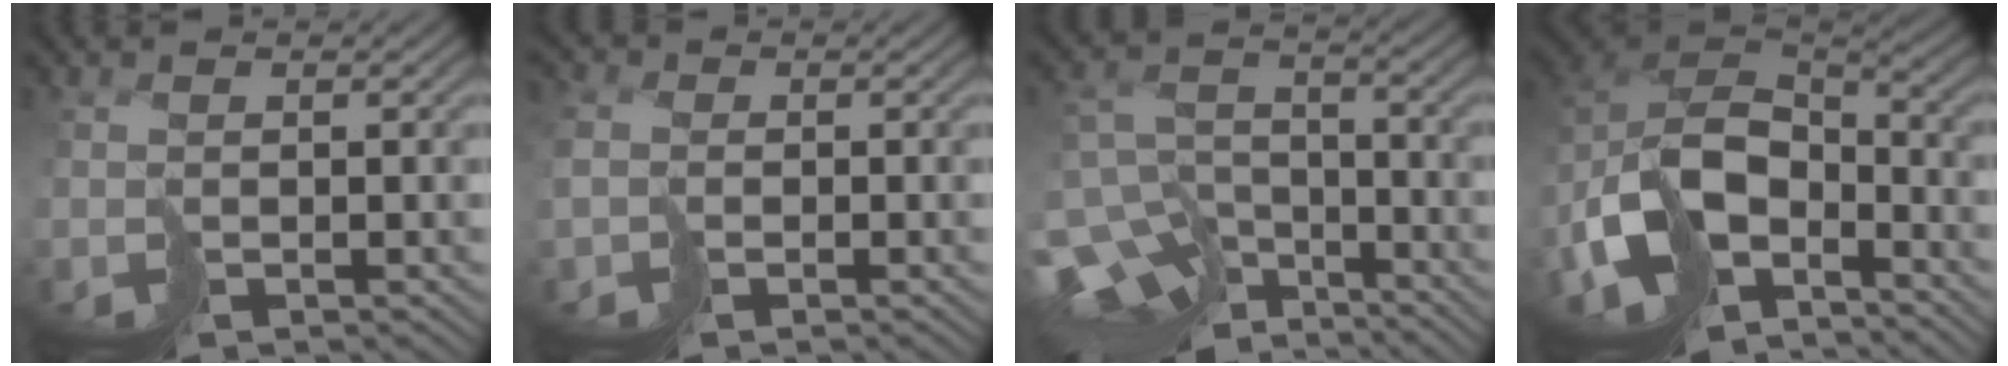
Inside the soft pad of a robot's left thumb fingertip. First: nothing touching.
{"total": 4.5, "force": [-0.8, 3.6, 2.6], "torque": [-0.086, 0.007, -0.027]}
{"total": 12.8, "force": [-9.1, 7.1, 5.6], "torque": [-0.148, -0.021, -0.124]}
{"total": 14.5, "force": [-7.4, 8.4, 9.2], "torque": [-0.219, -0.018, -0.140]}